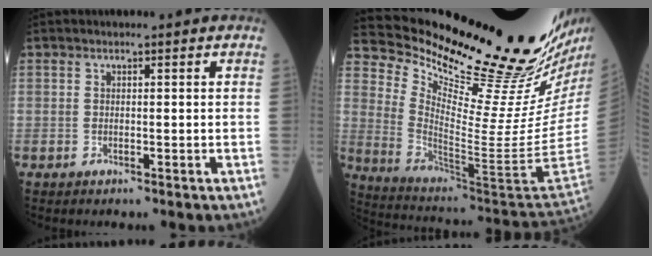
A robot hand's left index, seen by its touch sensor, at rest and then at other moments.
{"total": 29.0, "force": [24.8, -1.5, 15.0], "torque": [-0.245, -0.125, 0.369]}